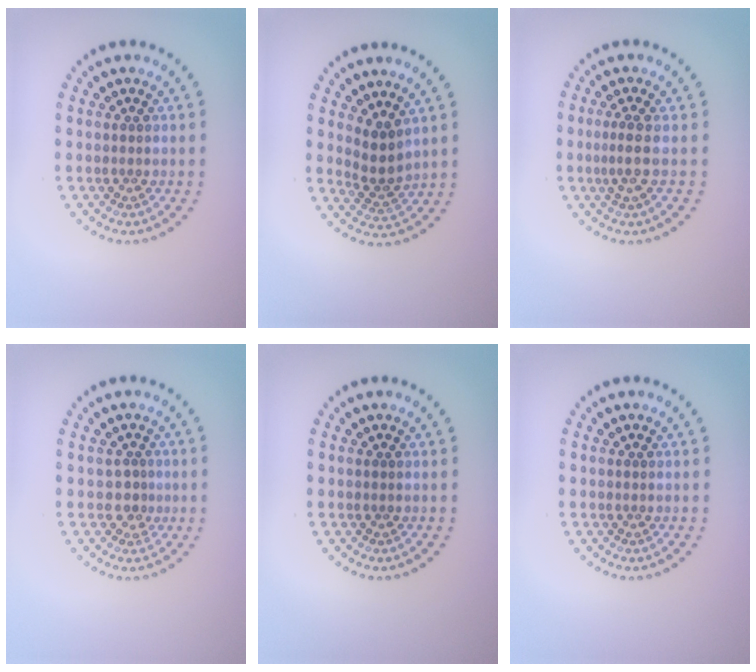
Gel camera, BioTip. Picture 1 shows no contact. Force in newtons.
{"total": 2.5, "press": 2.0, "slide": 1.6}
{"total": 1.8, "press": 1.4, "slide": 1.2}
{"total": 1.6, "press": 1.0, "slide": 1.2}
{"total": 0.0}
{"total": 0.0}